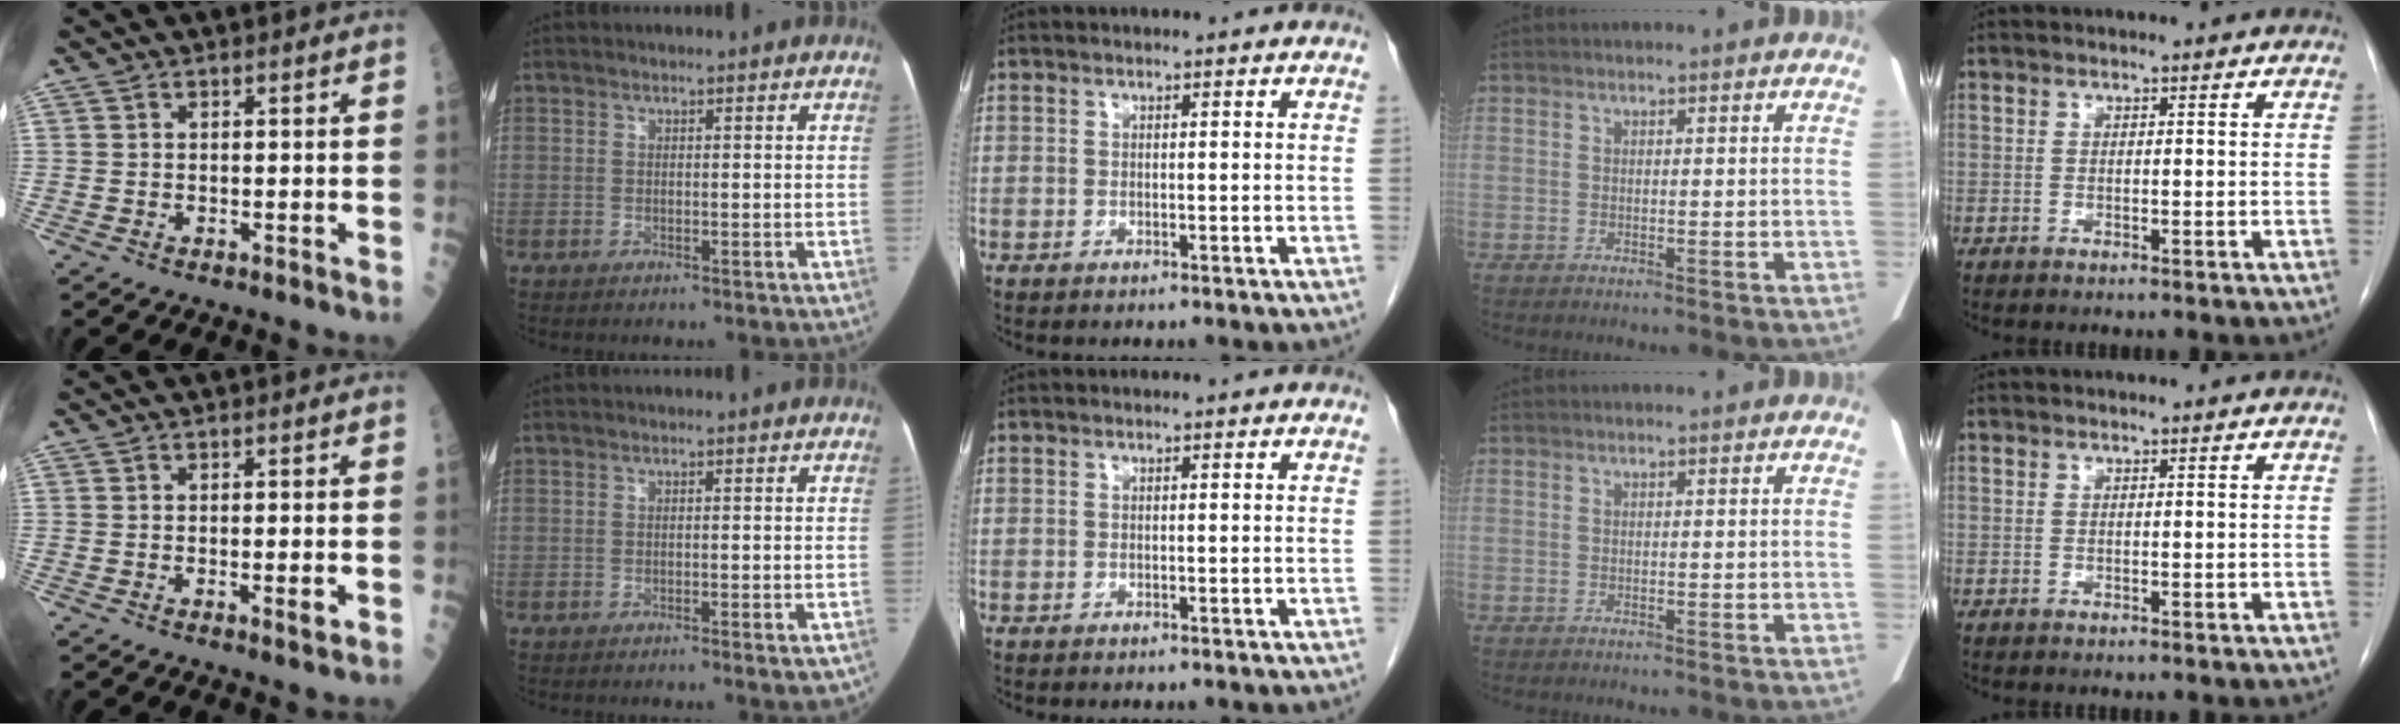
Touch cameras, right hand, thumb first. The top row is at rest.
{"thumb": {"total": 2.1, "force": [-0.5, 0.3, 2.0], "torque": [-0.030, -0.006, -0.008]}, "index": {"total": 2.5, "force": [-1.8, 0.4, 1.8], "torque": [-0.014, -0.003, -0.022]}}